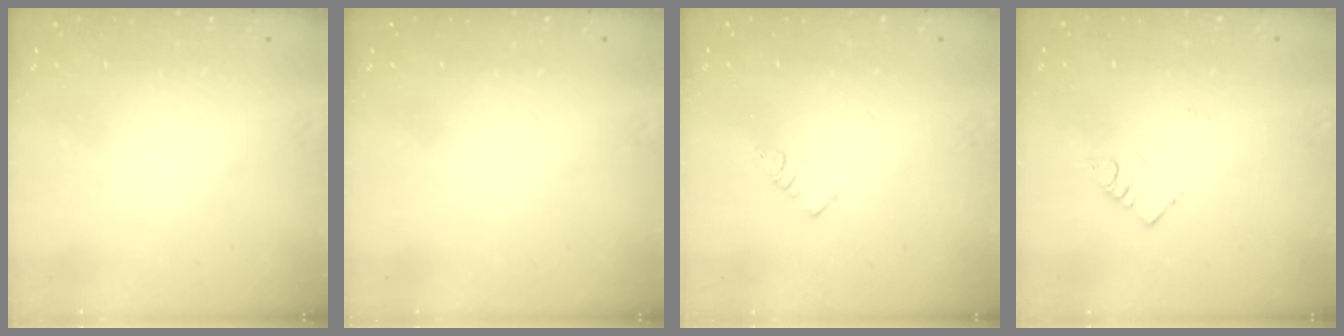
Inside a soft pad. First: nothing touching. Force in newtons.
{"total": 0.0}
{"total": 2.3, "press": 2.3, "slide": 0.4}
{"total": 3.2, "press": 3.1, "slide": 0.5}